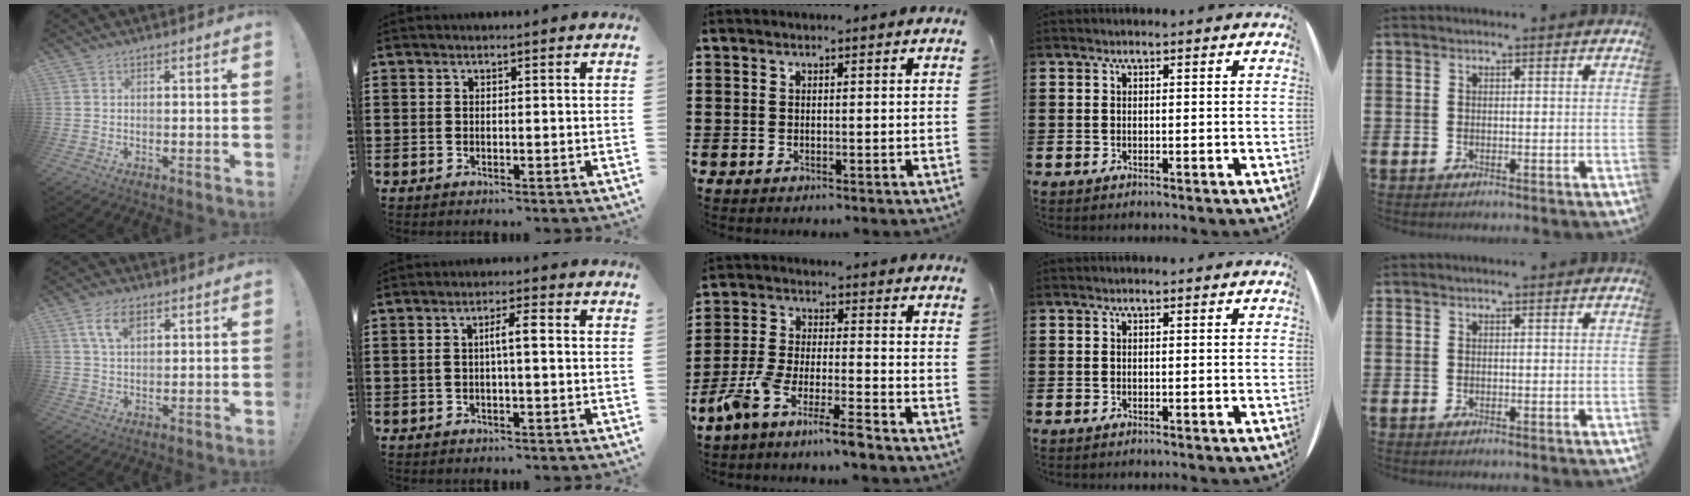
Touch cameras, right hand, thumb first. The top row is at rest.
{"thumb": {"total": 6.9, "force": [3.1, 3.8, 4.9], "torque": [-0.087, 0.001, 0.058]}, "index": {"total": 3.3, "force": [0.0, 0.5, 3.2], "torque": [-0.060, 0.005, -0.004]}, "middle": {"total": 7.1, "force": [-6.2, -0.2, 3.6], "torque": [-0.091, -0.015, -0.124]}}